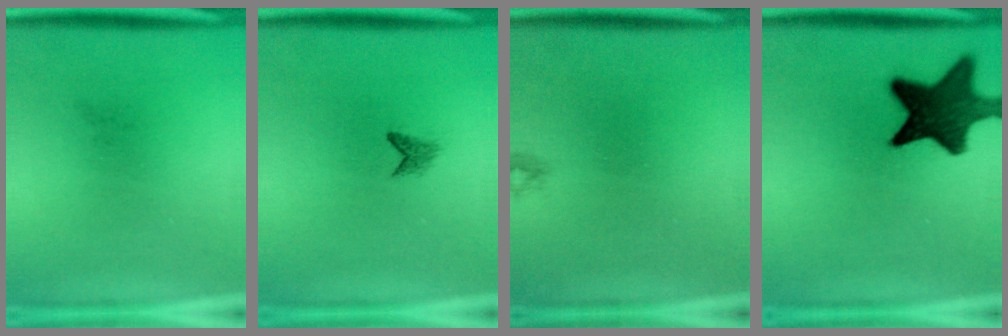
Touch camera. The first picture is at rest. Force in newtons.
{"total": 1.2}
{"total": 0.6}
{"total": 13.6}